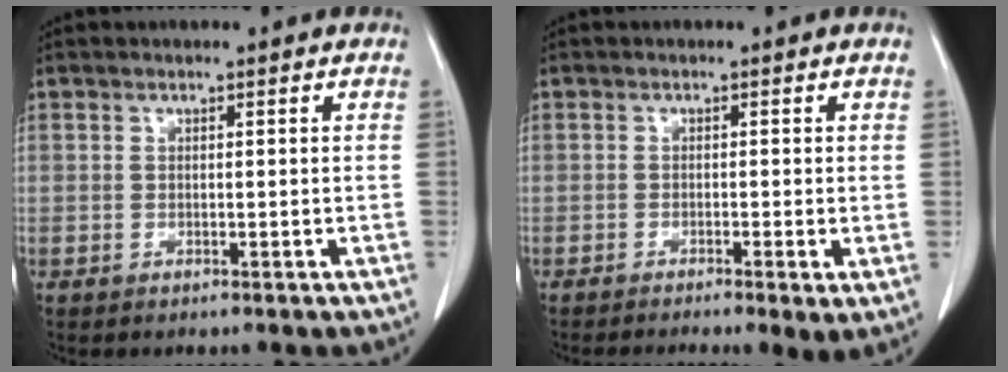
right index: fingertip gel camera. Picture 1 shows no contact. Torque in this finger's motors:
{"motor_torque": [0.83, -0.81, 0.22, 0.04]}